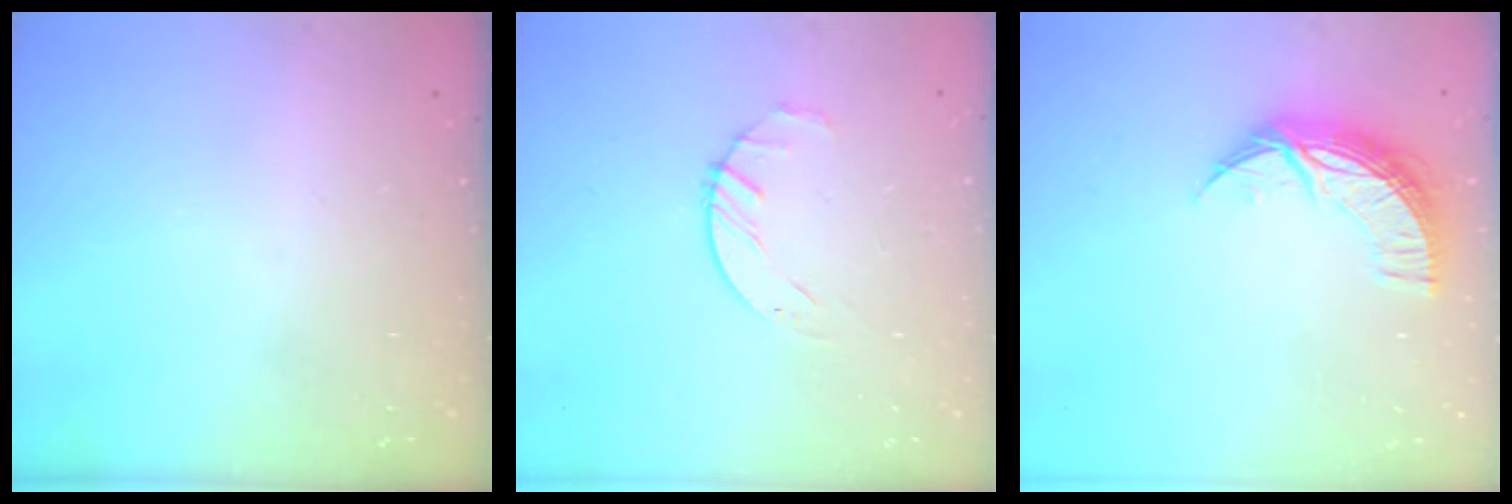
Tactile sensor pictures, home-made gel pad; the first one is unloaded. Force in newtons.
{"total": 2.1, "press": 2.1, "slide": 0.3}
{"total": 10.0, "press": 10.0, "slide": 0.5}